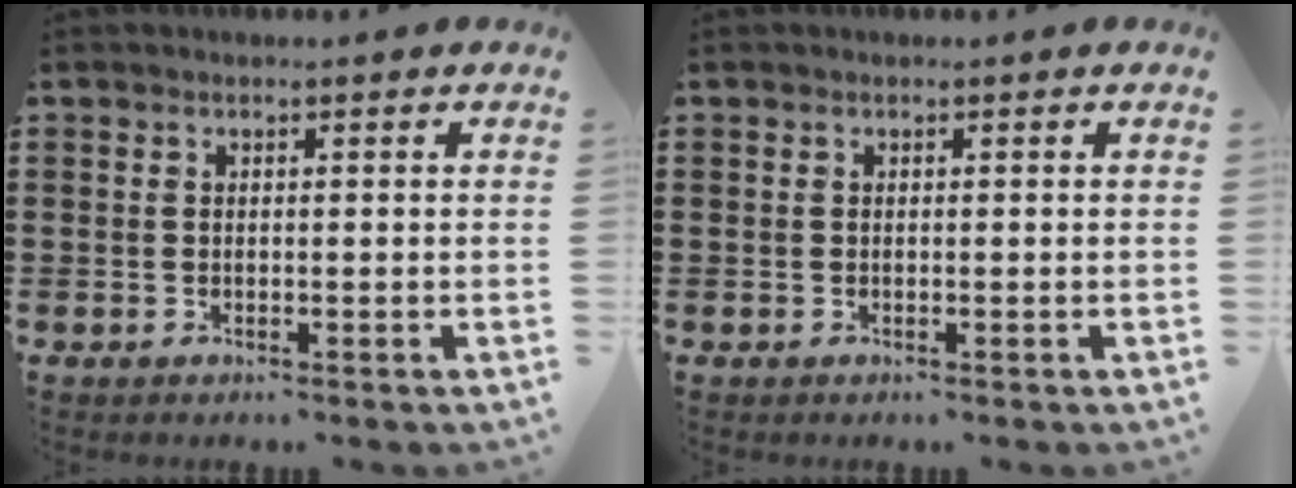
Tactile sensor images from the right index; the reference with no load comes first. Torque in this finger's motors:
{"motor_torque": [-0.02, 0.03, 0.00, 0.00]}